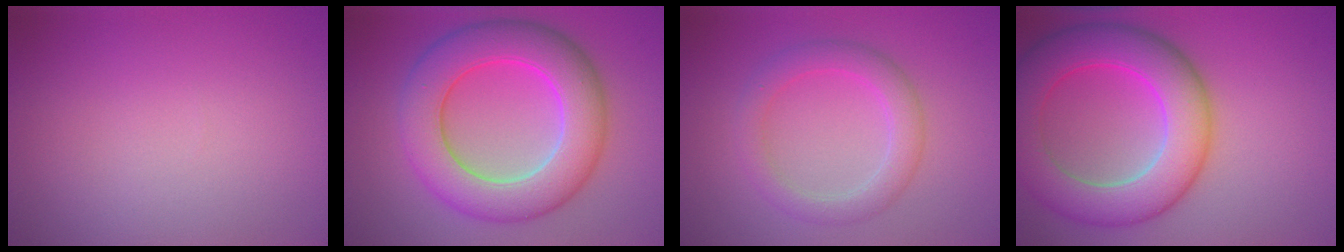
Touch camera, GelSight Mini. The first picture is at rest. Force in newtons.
{"total": 9.1, "press": 9.1, "slide": 0.4}
{"total": 3.3, "press": 3.3, "slide": 0.1}
{"total": 9.2, "press": 9.2, "slide": 0.4}